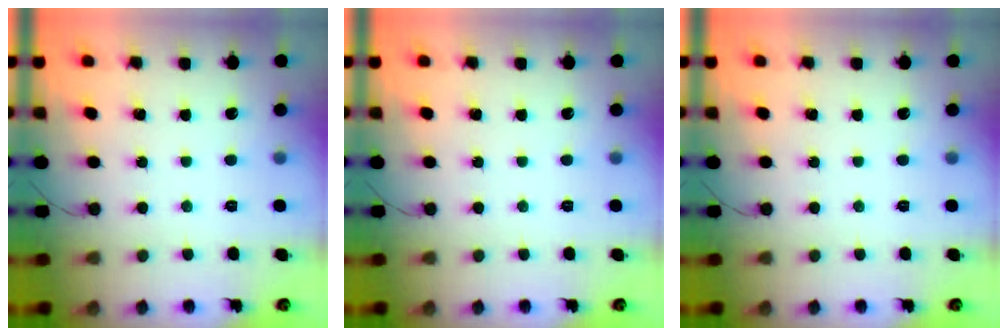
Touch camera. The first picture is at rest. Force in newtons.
{"total": 0.0}
{"total": 0.0}